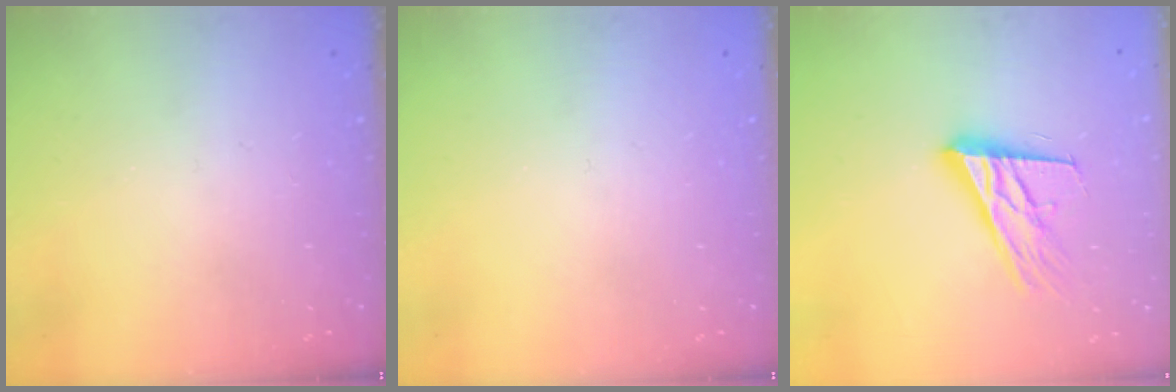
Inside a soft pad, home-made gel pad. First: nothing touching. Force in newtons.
{"total": 0.0}
{"total": 18.0, "press": 17.5, "slide": 3.9}